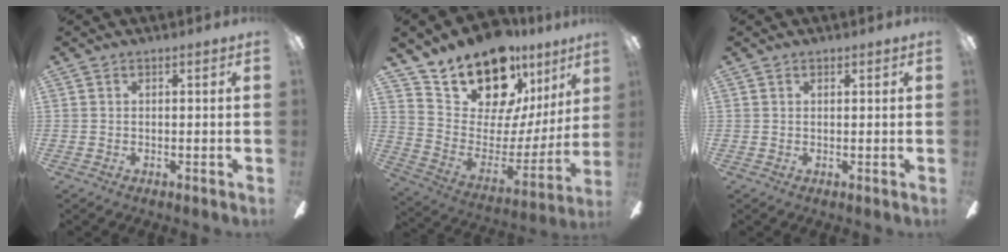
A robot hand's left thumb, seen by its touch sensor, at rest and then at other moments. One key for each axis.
{"total": 19.6, "fx": 16.1, "fy": 8.5, "fz": 7.2, "tx": -0.132, "ty": -0.129, "tz": 0.291}
{"total": 0.9, "fx": 0.7, "fy": 0.6, "fz": 0.1, "tx": -0.002, "ty": 0.000, "tz": 0.013}